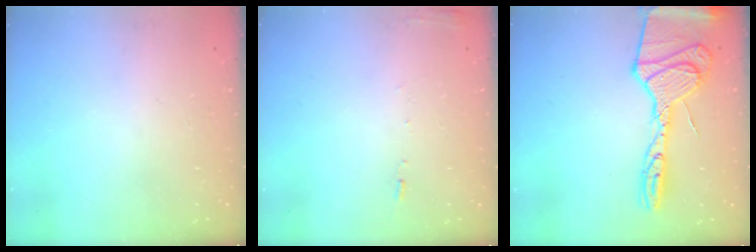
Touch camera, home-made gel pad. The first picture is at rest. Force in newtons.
{"total": 7.2, "press": 7.2, "slide": 0.7}
{"total": 21.0, "press": 20.9, "slide": 2.0}